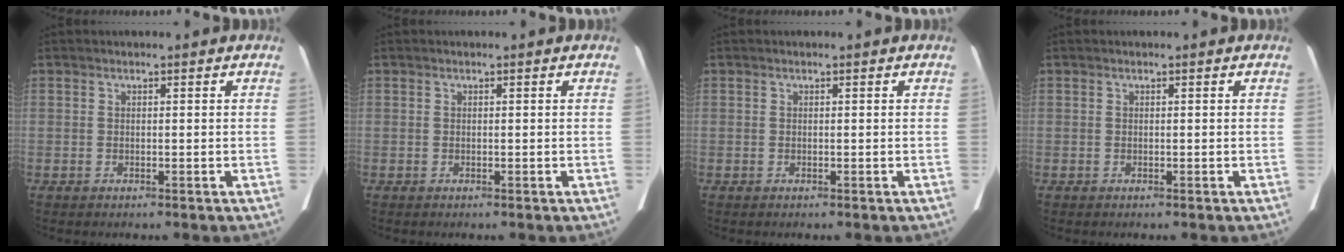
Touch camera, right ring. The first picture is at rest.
{"total": 0.0}
{"total": 0.0}
{"total": 0.0}